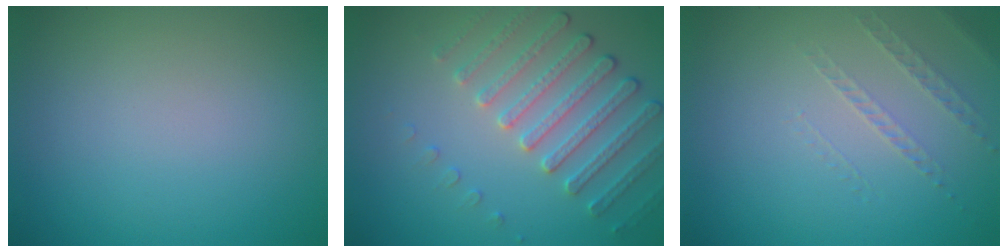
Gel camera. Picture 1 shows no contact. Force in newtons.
{"total": 3.3, "press": 3.0, "slide": 1.4}
{"total": 1.1, "press": 0.6, "slide": 0.9}